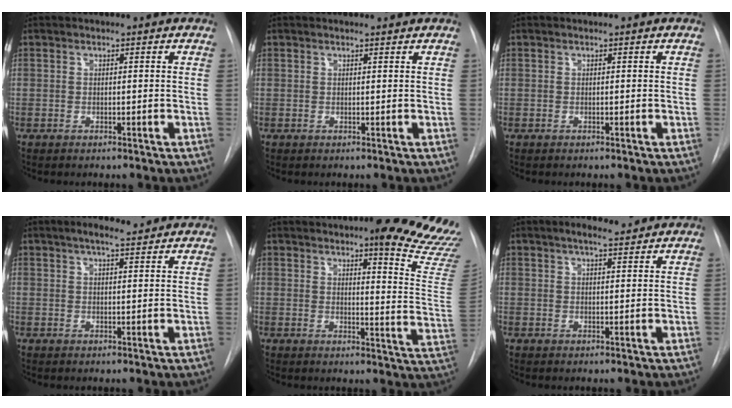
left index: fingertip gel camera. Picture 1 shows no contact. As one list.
[{"total": 1.8, "force": [1.8, 0.0, 0.2], "torque": [-0.008, 0.004, 0.020]}, {"total": 0.0}, {"total": 5.6, "force": [4.7, 1.1, 2.8], "torque": [-0.045, 0.019, 0.068]}, {"total": 18.1, "force": [15.1, 1.5, 9.9], "torque": [-0.104, -0.079, 0.161]}, {"total": 4.9, "force": [4.2, 1.0, 2.4], "torque": [-0.039, 0.018, 0.062]}]